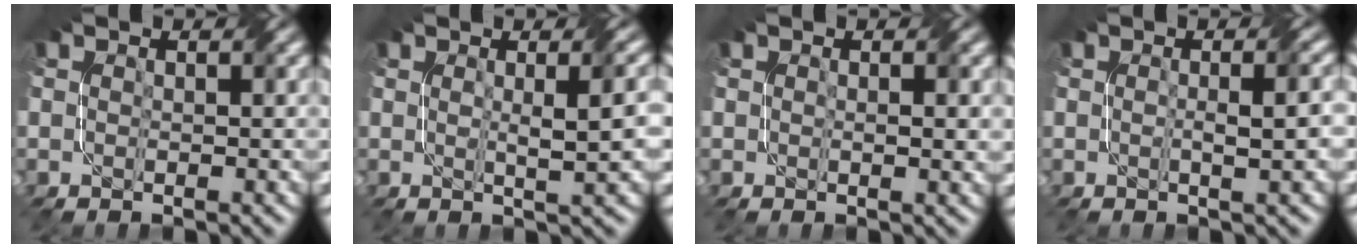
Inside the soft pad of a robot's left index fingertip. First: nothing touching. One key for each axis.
{"total": 3.5, "fx": 0.6, "fy": 0.8, "fz": 3.3, "tx": -0.043, "ty": 0.004, "tz": 0.010}
{"total": 1.0, "fx": 0.2, "fy": 0.3, "fz": 0.9, "tx": -0.017, "ty": -0.002, "tz": 0.006}
{"total": 2.4, "fx": 0.0, "fy": 0.5, "fz": 2.4, "tx": -0.033, "ty": 0.005, "tz": 0.000}